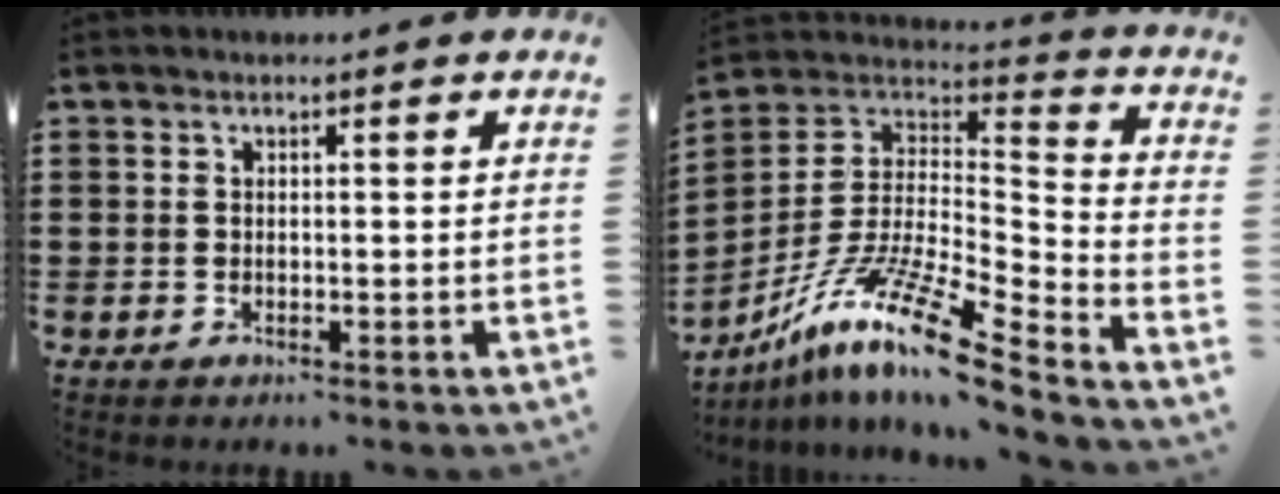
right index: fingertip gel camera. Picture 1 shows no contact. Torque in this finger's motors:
{"motor_torque": [1.10, 1.04, 0.83, 0.21]}